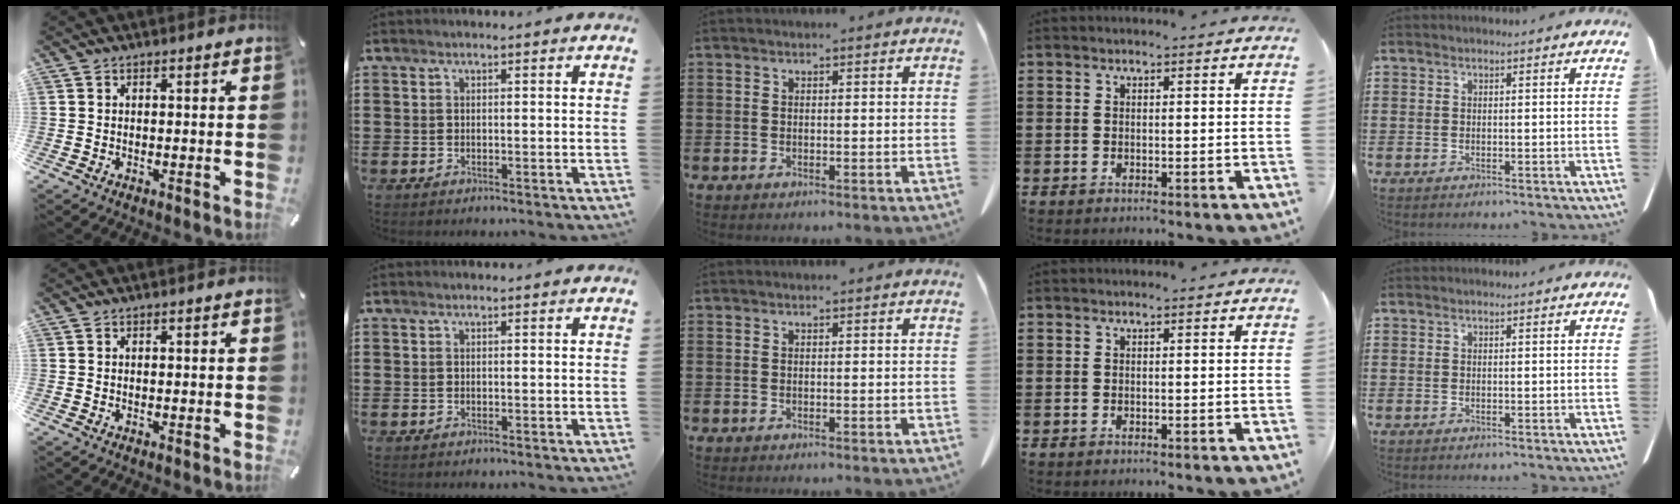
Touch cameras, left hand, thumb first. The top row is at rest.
{}